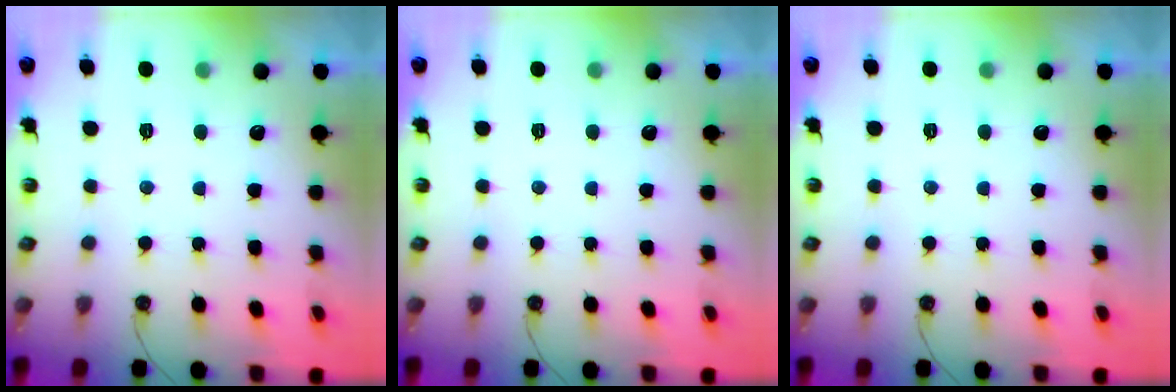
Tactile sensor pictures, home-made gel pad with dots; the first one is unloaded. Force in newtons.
{"total": 0.0}
{"total": 0.0}